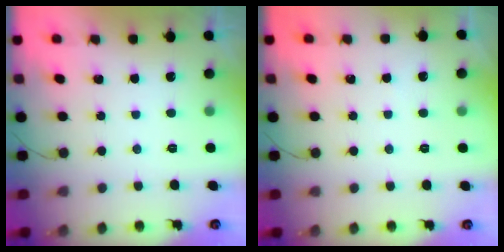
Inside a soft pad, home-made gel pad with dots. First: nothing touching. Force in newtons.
{"total": 1.5, "press": 1.5, "slide": 0.2}